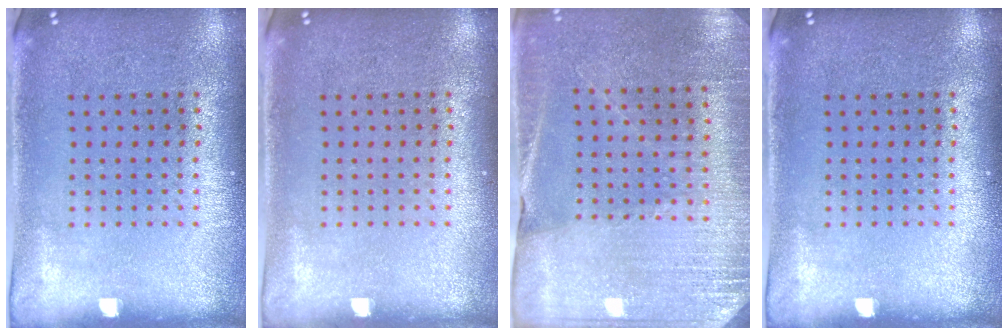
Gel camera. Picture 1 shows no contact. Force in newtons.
{"total": 0.0}
{"total": 2.7, "press": 2.6, "slide": 0.3}
{"total": 0.0}